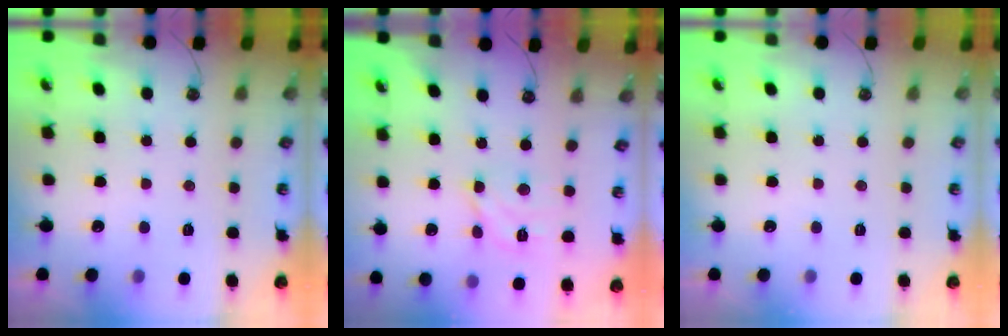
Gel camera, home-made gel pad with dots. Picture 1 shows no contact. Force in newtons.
{"total": 9.4, "press": 9.3, "slide": 1.2}
{"total": 0.0}